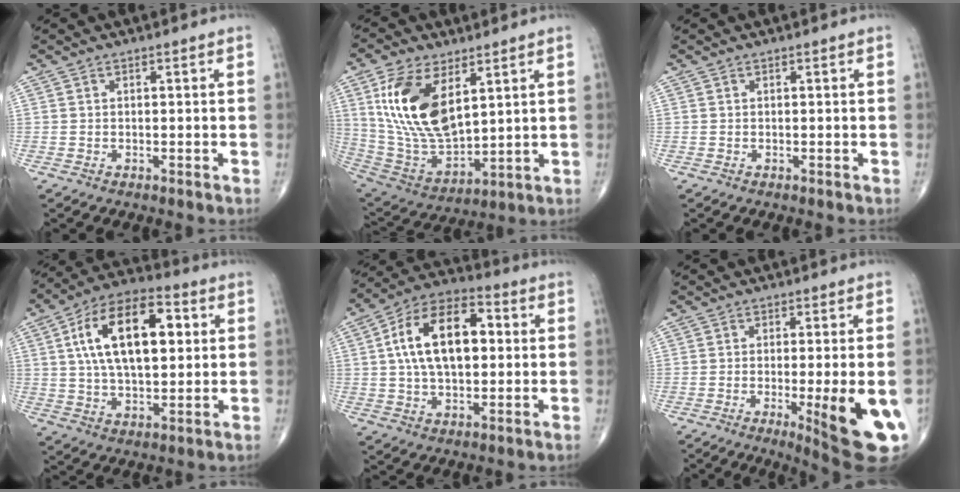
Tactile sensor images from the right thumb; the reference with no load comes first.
{"total": 18.6, "force": [6.6, 9.5, 14.5], "torque": [-0.271, -0.032, 0.138]}
{"total": 0.0}
{"total": 19.1, "force": [4.3, 9.8, 15.8], "torque": [-0.253, 0.009, 0.067]}
{"total": 17.0, "force": [2.4, 9.5, 13.9], "torque": [-0.229, 0.020, 0.034]}
{"total": 15.3, "force": [-4.4, 3.0, 14.4], "torque": [-0.144, -0.016, -0.045]}